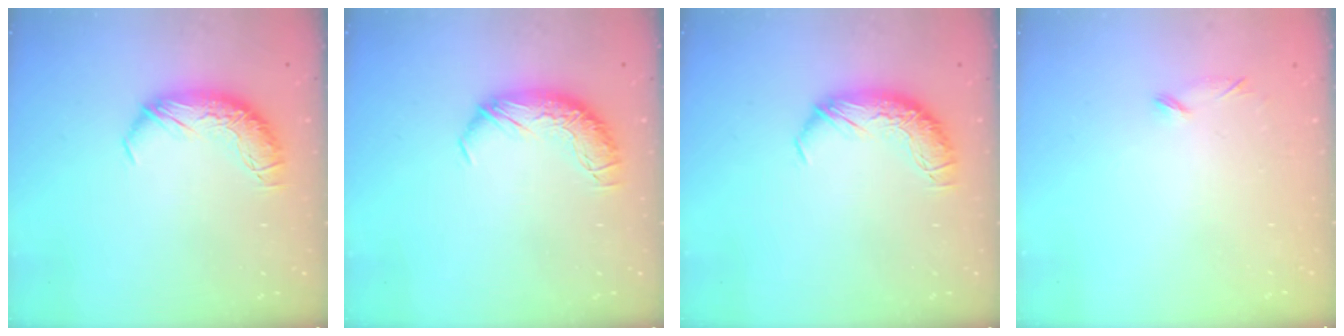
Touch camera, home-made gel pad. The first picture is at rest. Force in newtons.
{"total": 0.0}
{"total": 0.0}
{"total": 6.7, "press": 6.6, "slide": 1.2}